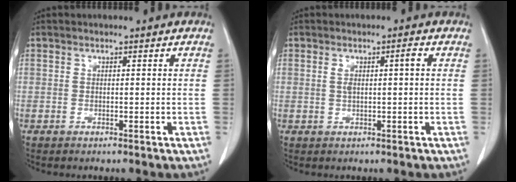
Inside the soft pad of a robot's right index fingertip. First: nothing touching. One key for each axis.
{"total": 2.4, "fx": 0.4, "fy": 0.4, "fz": 2.3, "tx": -0.046, "ty": 0.012, "tz": 0.010}